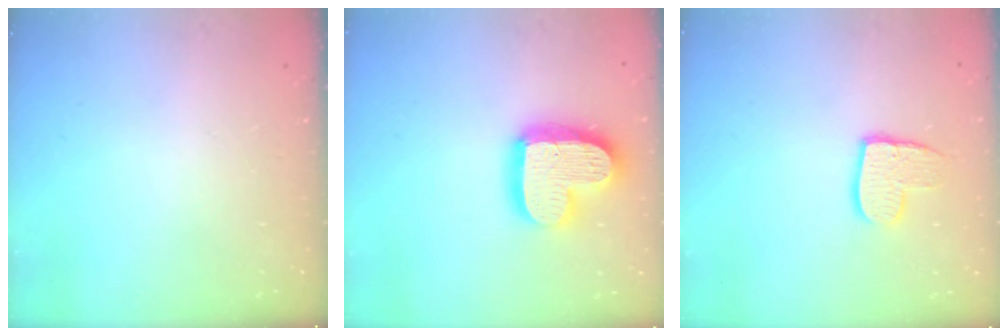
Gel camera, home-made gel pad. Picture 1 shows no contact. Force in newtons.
{"total": 18.6, "press": 18.6, "slide": 1.3}
{"total": 9.2, "press": 9.2, "slide": 0.6}